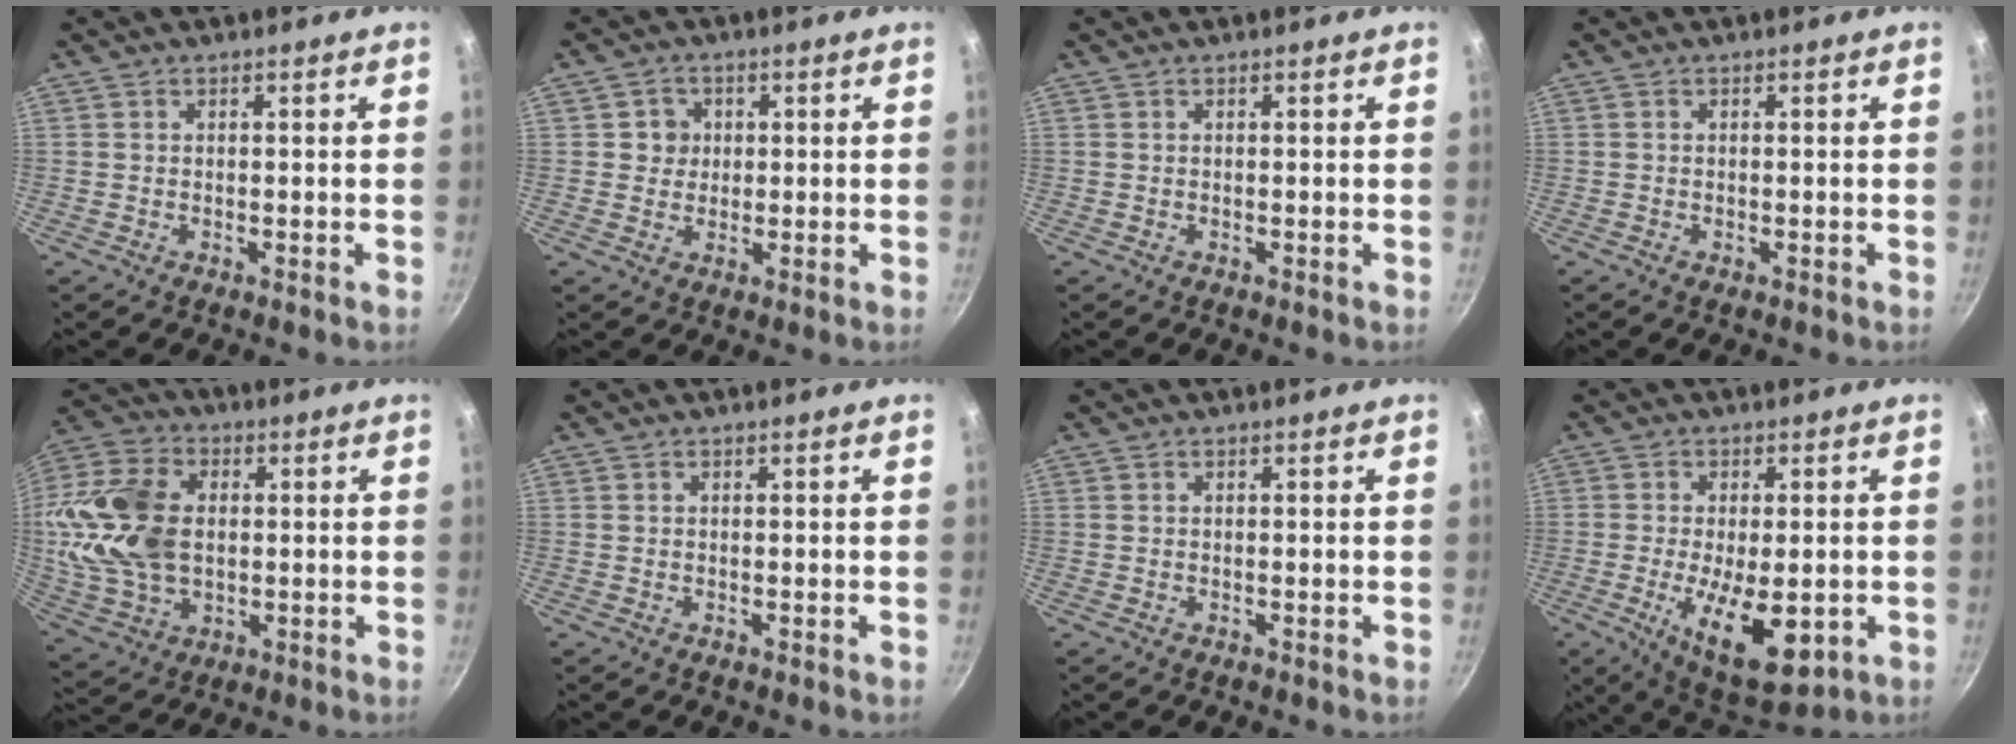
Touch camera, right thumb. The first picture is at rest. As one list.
[{"total": 3.5, "force": [0.6, 3.4, 0.7], "torque": [0.013, 0.003, 0.004]}, {"total": 0.0}, {"total": 0.0}, {"total": 19.5, "force": [1.3, 13.4, 14.0], "torque": [-0.264, 0.015, 0.026]}, {"total": 0.0}, {"total": 0.0}, {"total": 14.0, "force": [-3.3, 6.2, 12.1], "torque": [-0.178, -0.007, -0.039]}]